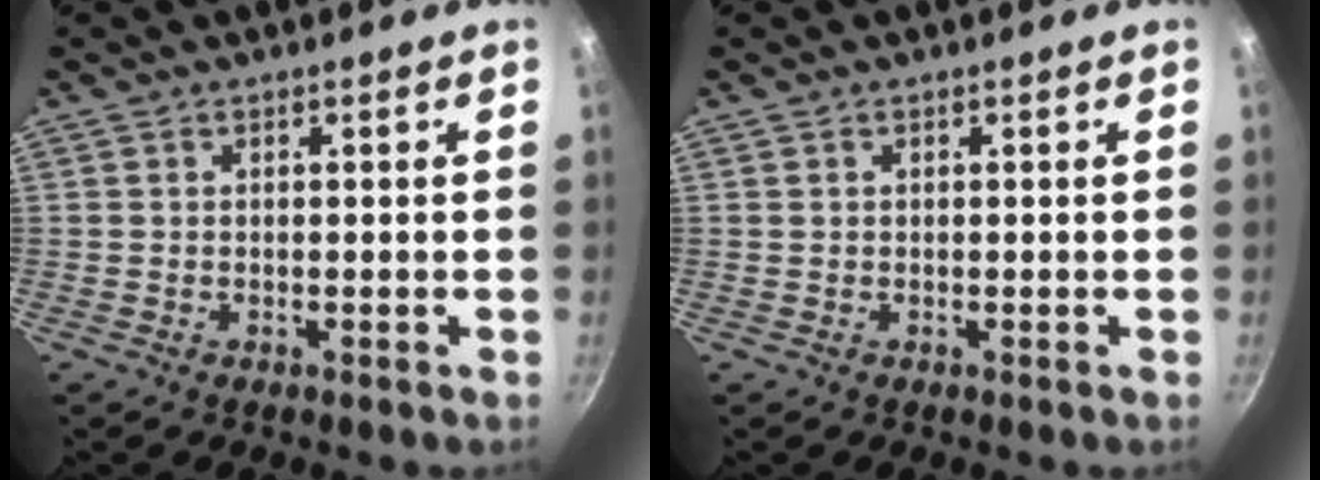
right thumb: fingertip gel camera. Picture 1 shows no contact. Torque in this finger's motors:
{"motor_torque": [0.00, 0.00, -0.13, 0.23, 0.01]}